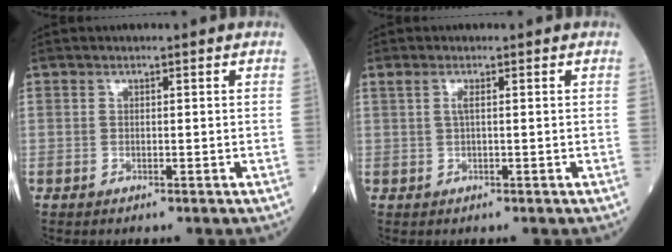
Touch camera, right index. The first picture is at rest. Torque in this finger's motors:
{"motor_torque": [0.45, 0.15, 0.14, 0.02]}